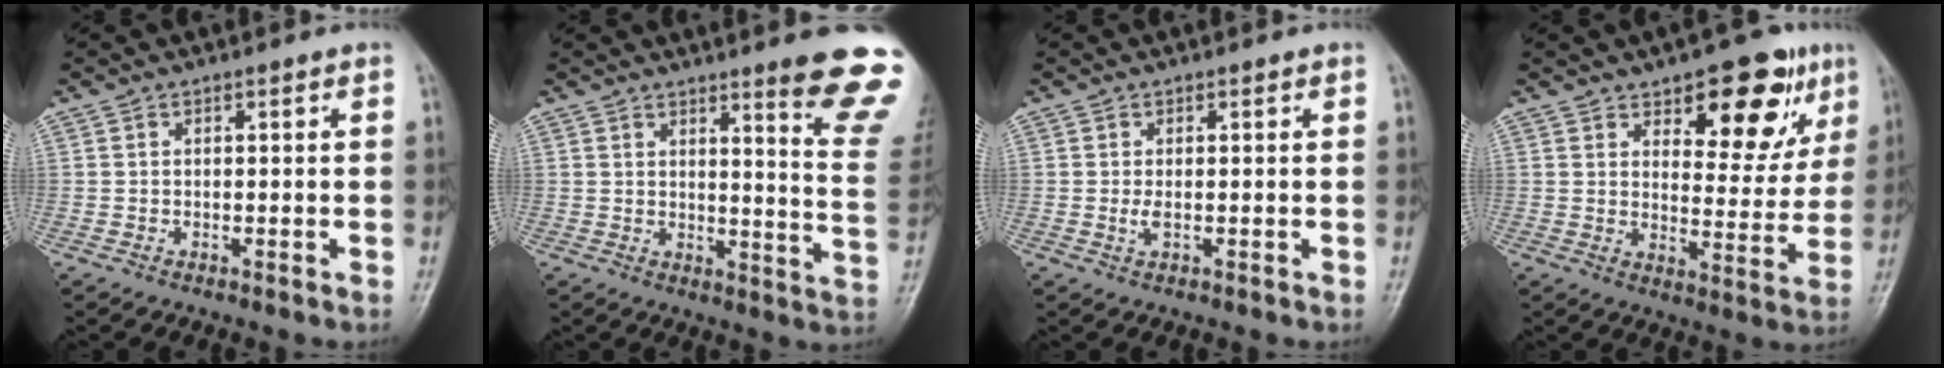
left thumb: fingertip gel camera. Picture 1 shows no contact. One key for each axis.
{"total": 14.2, "fx": 10.2, "fy": 0.9, "fz": 9.8, "tx": -0.094, "ty": -0.083, "tz": 0.118}
{"total": 1.5, "fx": 0.0, "fy": 0.6, "fz": 1.3, "tx": -0.029, "ty": -0.005, "tz": 0.002}
{"total": 14.7, "fx": 8.0, "fy": 6.8, "fz": 10.3, "tx": -0.082, "ty": -0.040, "tz": 0.111}